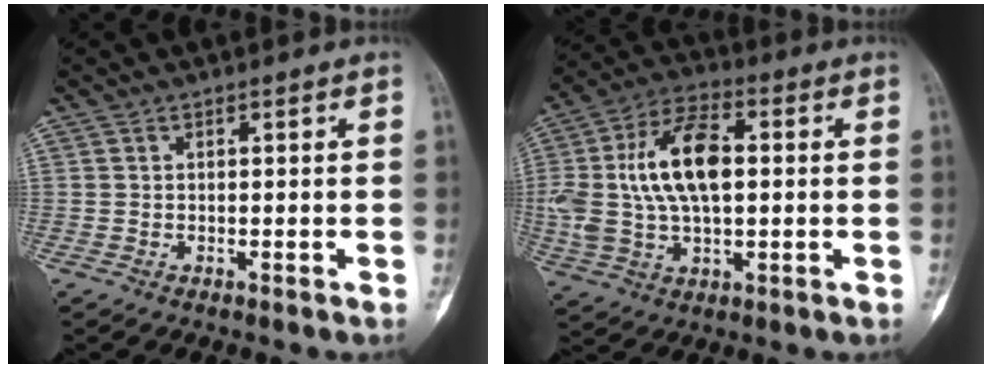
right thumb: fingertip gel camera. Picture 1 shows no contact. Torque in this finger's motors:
{"motor_torque": [1.40, 2.85, 0.35, 0.02, 0.55]}